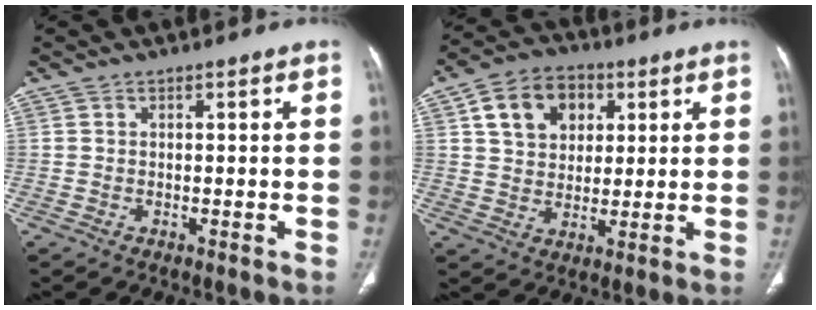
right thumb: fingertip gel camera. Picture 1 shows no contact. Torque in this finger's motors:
{"motor_torque": [-0.59, 0.85, -0.02, 0.18, 0.06]}